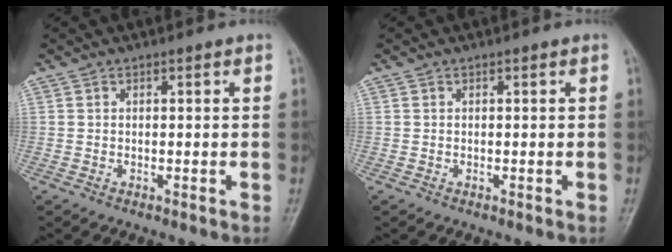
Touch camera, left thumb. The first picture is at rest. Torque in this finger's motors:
{"motor_torque": [-0.01, -0.01, -0.02, 0.00, 0.00]}